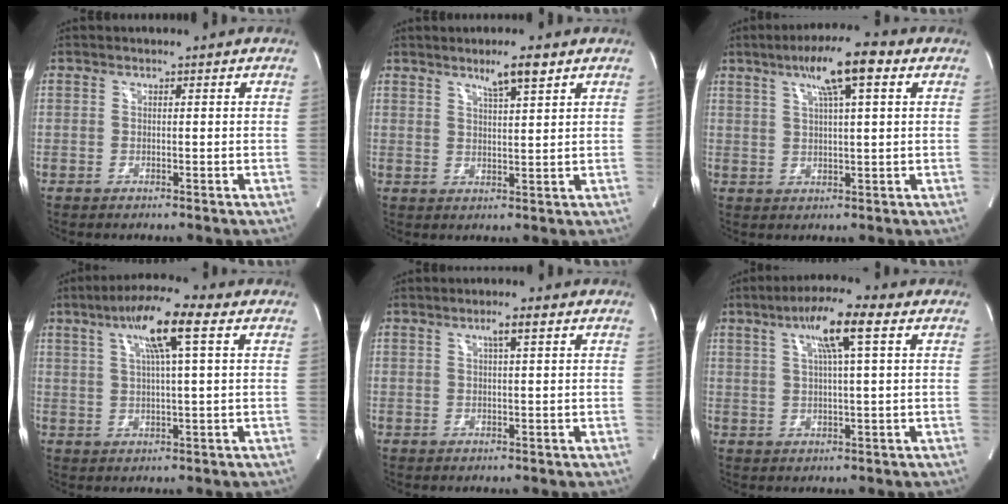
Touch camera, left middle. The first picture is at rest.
{"total": 4.5, "force": [3.0, -0.1, 3.3], "torque": [-0.060, -0.002, 0.053]}
{"total": 9.2, "force": [4.4, 0.7, 8.0], "torque": [-0.137, 0.018, 0.068]}
{"total": 9.7, "force": [4.1, 0.2, 8.9], "torque": [-0.161, 0.019, 0.065]}
{"total": 2.3, "force": [1.0, -0.1, 2.0], "torque": [-0.037, 0.005, 0.018]}
{"total": 8.5, "force": [3.5, 0.0, 7.7], "torque": [-0.139, 0.015, 0.057]}